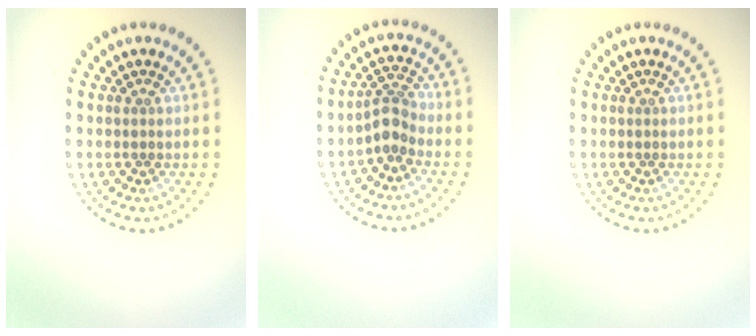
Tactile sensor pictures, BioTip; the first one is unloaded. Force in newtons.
{"total": 2.4, "press": 1.8, "slide": 1.6}
{"total": 0.0}